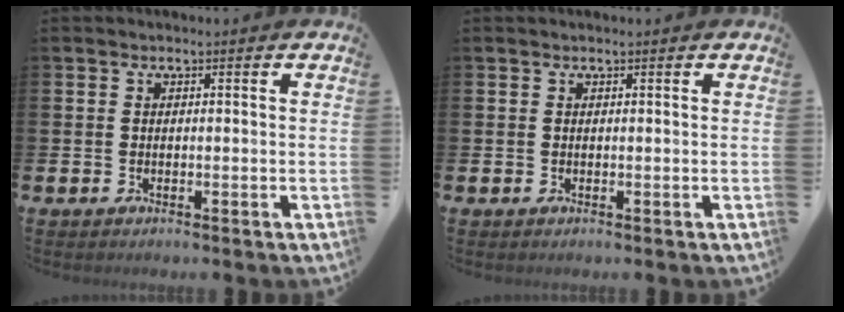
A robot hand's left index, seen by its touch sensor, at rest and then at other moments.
{"total": 0.0}